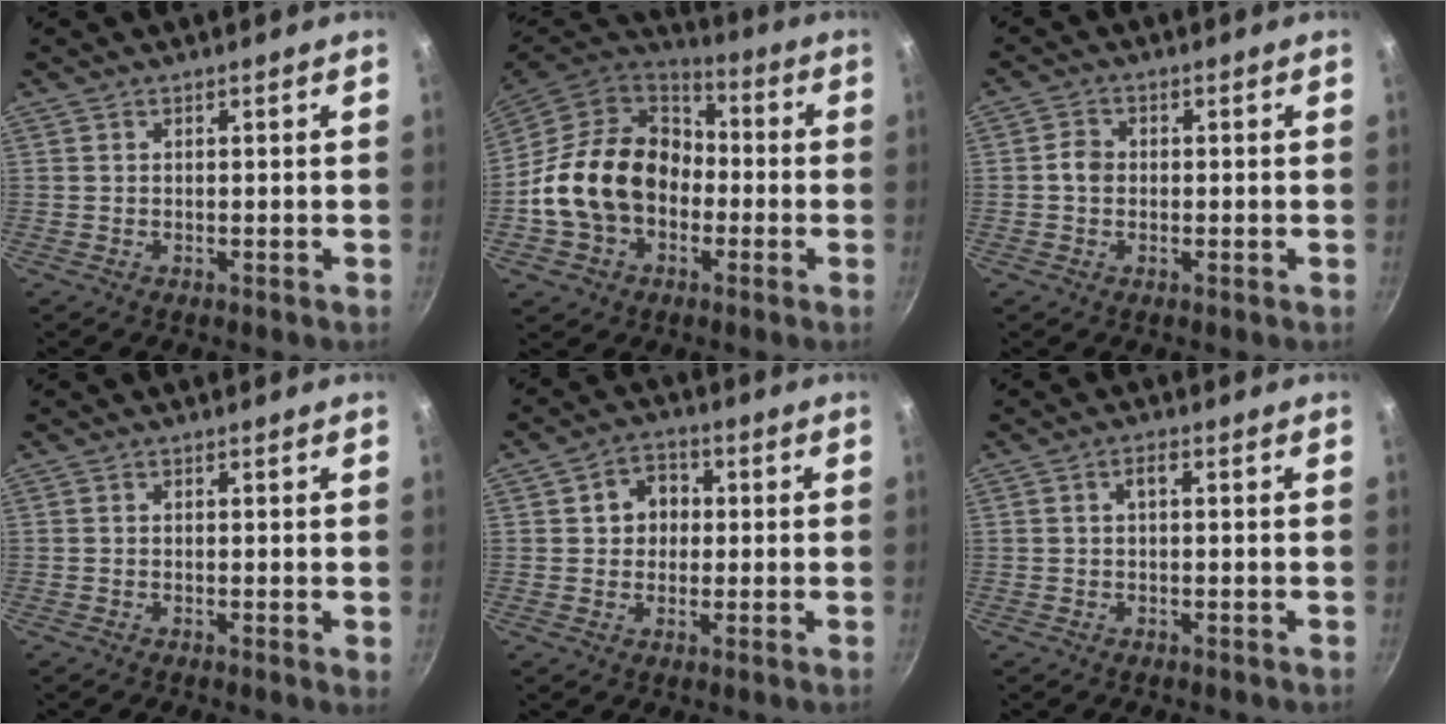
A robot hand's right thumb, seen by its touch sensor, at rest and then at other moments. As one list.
[{"total": 19.5, "force": [-2.9, 15.1, 12.0], "torque": [-0.192, 0.052, -0.055]}, {"total": 3.0, "force": [-0.1, 2.4, 1.7], "torque": [-0.021, 0.009, -0.007]}, {"total": 0.8, "force": [-0.1, 0.1, 0.7], "torque": [-0.010, -0.002, -0.006]}, {"total": 6.3, "force": [0.8, 5.4, 3.1], "torque": [-0.013, 0.010, 0.005]}, {"total": 1.8, "force": [0.1, 0.9, 1.6], "torque": [-0.032, 0.011, 0.000]}]